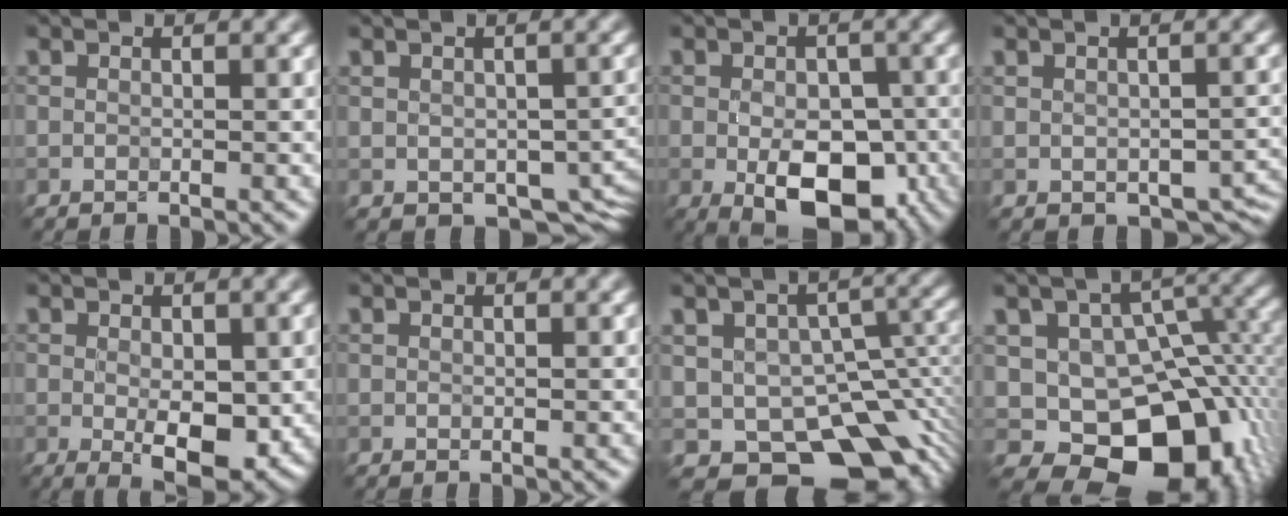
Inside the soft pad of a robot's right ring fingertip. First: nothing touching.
{"total": 5.3, "force": [-1.0, 3.5, 3.8], "torque": [-0.059, -0.020, -0.002]}
{"total": 7.8, "force": [-2.4, 4.6, 5.9], "torque": [-0.095, -0.018, -0.032]}
{"total": 4.5, "force": [-0.8, 3.0, 3.2], "torque": [-0.042, -0.018, 0.003]}
{"total": 4.6, "force": [-0.6, 2.1, 4.1], "torque": [-0.067, -0.010, -0.003]}
{"total": 0.0}
{"total": 11.8, "force": [-5.5, 7.4, 7.4], "torque": [-0.107, -0.018, -0.075]}
{"total": 13.2, "force": [-4.2, 9.2, 8.5], "torque": [-0.112, -0.020, -0.056]}